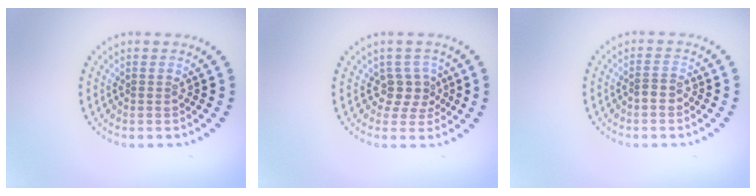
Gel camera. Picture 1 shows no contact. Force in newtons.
{"total": 2.3, "press": 1.8, "slide": 1.5}
{"total": 1.5, "press": 1.1, "slide": 0.9}